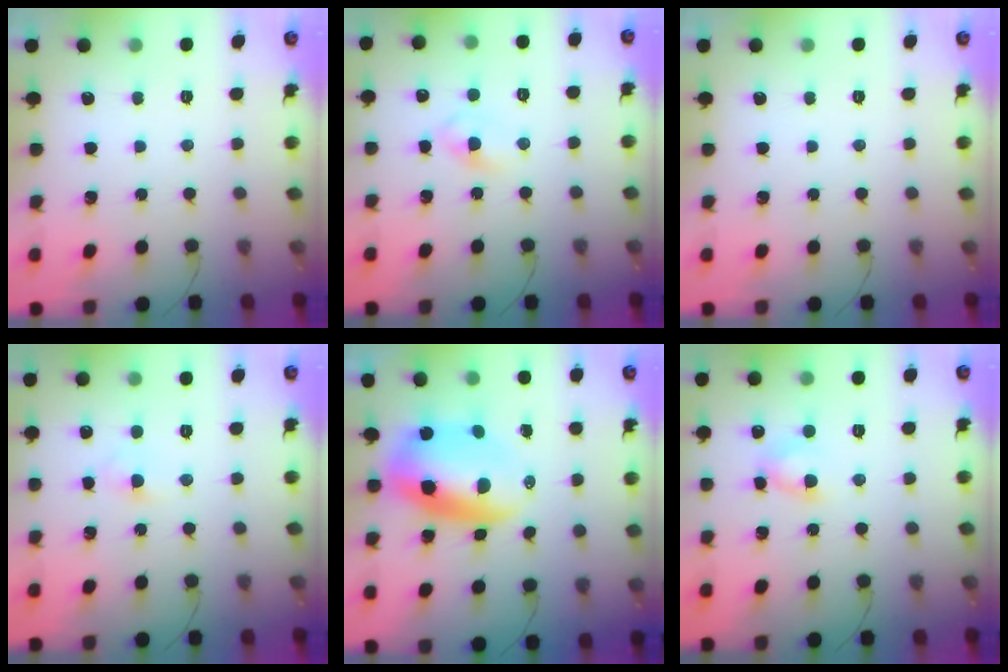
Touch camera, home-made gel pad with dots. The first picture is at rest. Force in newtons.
{"total": 2.9, "press": 2.6, "slide": 1.3}
{"total": 0.0}
{"total": 2.9, "press": 2.6, "slide": 1.2}
{"total": 10.9, "press": 10.6, "slide": 2.6}
{"total": 4.7, "press": 4.6, "slide": 0.5}